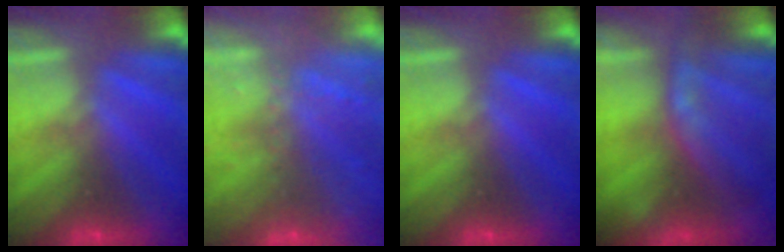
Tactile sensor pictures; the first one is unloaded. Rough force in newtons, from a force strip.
{"total": 6.0}
{"total": 0.0}
{"total": 8.6}